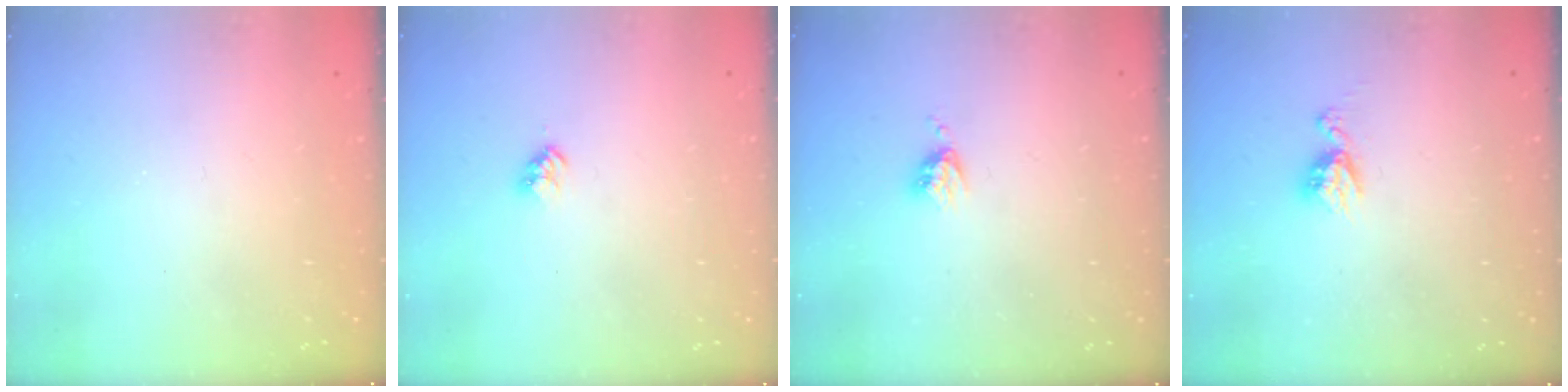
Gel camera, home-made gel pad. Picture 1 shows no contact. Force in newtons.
{"total": 2.8, "press": 2.8, "slide": 0.4}
{"total": 3.3, "press": 3.3, "slide": 0.4}
{"total": 5.0, "press": 4.9, "slide": 0.6}